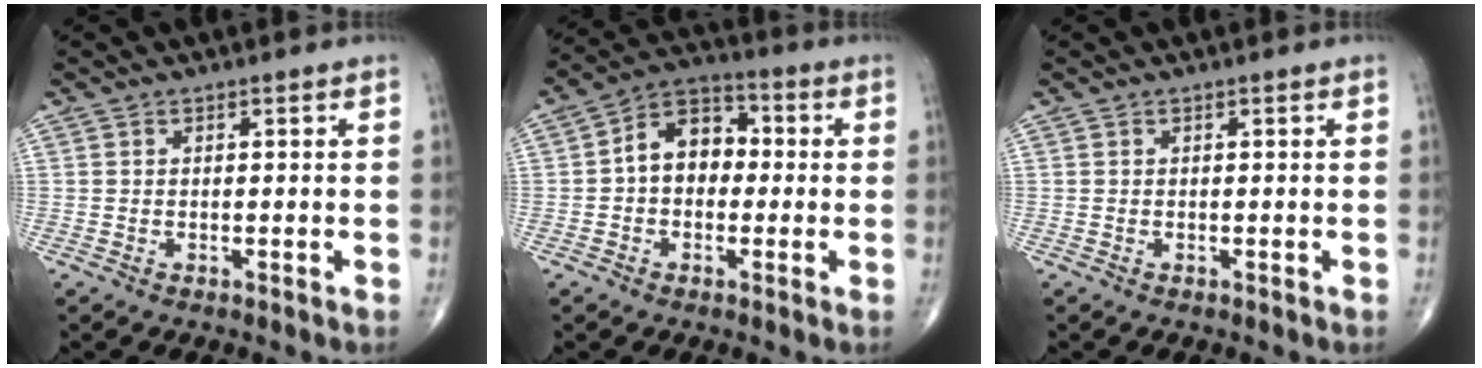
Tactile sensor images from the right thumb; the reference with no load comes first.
{"total": 9.4, "force": [0.1, 6.8, 6.4], "torque": [-0.077, 0.032, -0.013]}
{"total": 0.0}